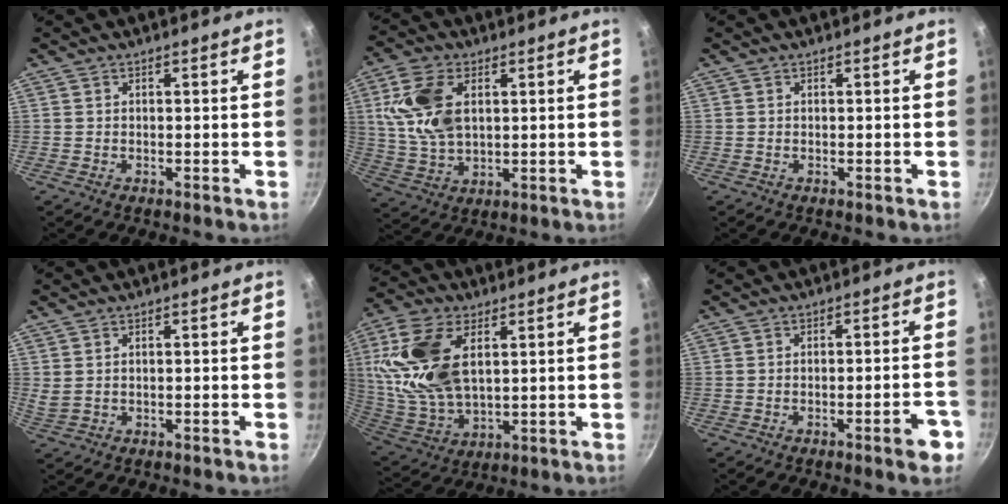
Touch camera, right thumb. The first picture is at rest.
{"total": 12.4, "force": [3.1, 7.5, 9.4], "torque": [-0.173, -0.008, 0.064]}
{"total": 0.0}
{"total": 1.7, "force": [0.0, 1.1, 1.3], "torque": [-0.031, 0.001, 0.012]}
{"total": 18.2, "force": [4.8, 10.4, 14.2], "torque": [-0.276, -0.019, 0.101]}
{"total": 5.7, "force": [-3.0, 1.4, 4.7], "torque": [-0.049, 0.022, -0.035]}